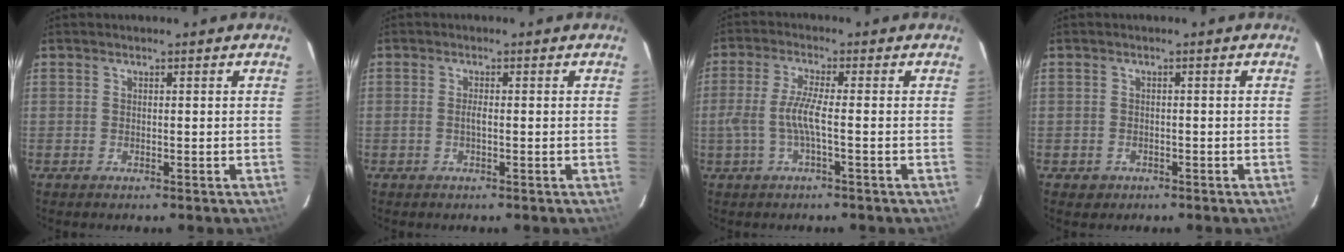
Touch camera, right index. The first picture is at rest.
{"total": 1.2, "force": [-0.3, 0.1, 1.2], "torque": [-0.023, 0.001, -0.007]}
{"total": 5.6, "force": [-1.4, 0.1, 5.5], "torque": [-0.123, -0.001, -0.025]}
{"total": 2.2, "force": [-1.1, 1.9, 0.4], "torque": [-0.012, 0.001, -0.011]}